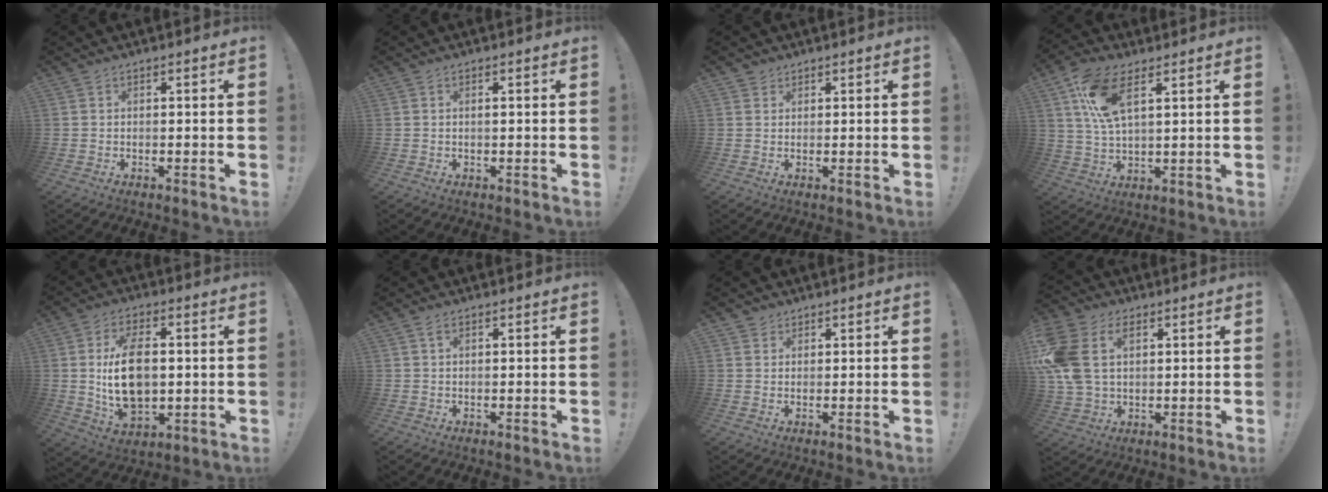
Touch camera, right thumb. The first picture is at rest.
{"total": 0.7, "force": [0.1, -0.2, 0.7], "torque": [-0.014, -0.001, 0.002]}
{"total": 1.7, "force": [1.2, 1.1, 0.0], "torque": [-0.002, -0.005, 0.022]}
{"total": 11.8, "force": [5.5, 5.3, 9.0], "torque": [-0.180, -0.012, 0.103]}
{"total": 14.6, "force": [0.9, 8.7, 11.7], "torque": [-0.210, -0.005, 0.013]}
{"total": 1.2, "force": [0.6, 0.6, 0.8], "torque": [-0.015, 0.001, 0.011]}
{"total": 2.2, "force": [1.5, 1.5, 0.2], "torque": [0.002, -0.009, 0.027]}
{"total": 14.1, "force": [4.8, 9.6, 9.1], "torque": [-0.202, -0.016, 0.091]}